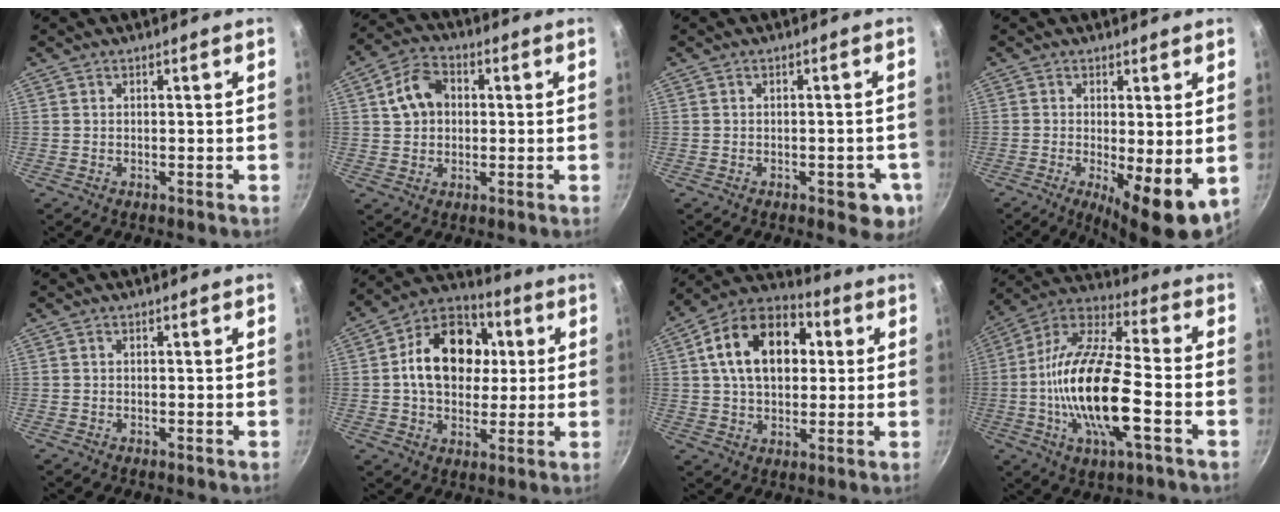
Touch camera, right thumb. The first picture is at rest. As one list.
[{"total": 8.4, "force": [1.4, 6.5, 5.3], "torque": [-0.072, 0.018, 0.015]}, {"total": 6.0, "force": [-2.2, 3.1, 4.7], "torque": [-0.029, 0.012, -0.021]}, {"total": 9.3, "force": [-1.4, 2.8, 8.8], "torque": [-0.121, -0.012, -0.011]}, {"total": 0.0}, {"total": 17.7, "force": [2.6, 13.2, 11.4], "torque": [-0.149, 0.019, 0.030]}, {"total": 18.2, "force": [3.9, 12.3, 12.9], "torque": [-0.185, 0.023, 0.047]}, {"total": 21.3, "force": [-4.5, 7.5, 19.4], "torque": [-0.368, 0.027, -0.102]}]